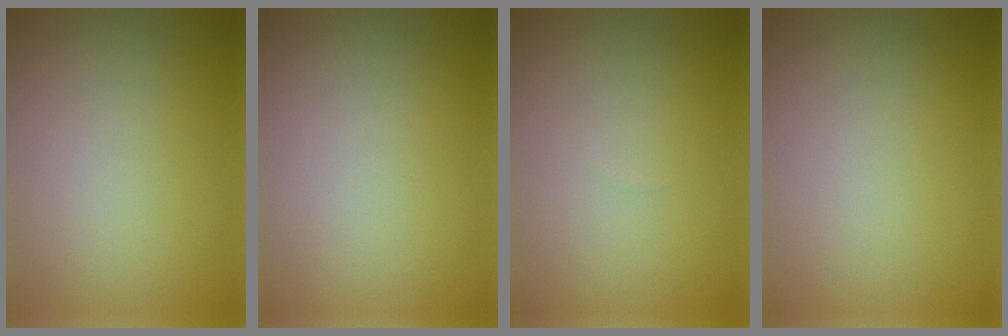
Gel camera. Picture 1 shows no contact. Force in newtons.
{"total": 0.0}
{"total": 0.0}
{"total": 0.0}